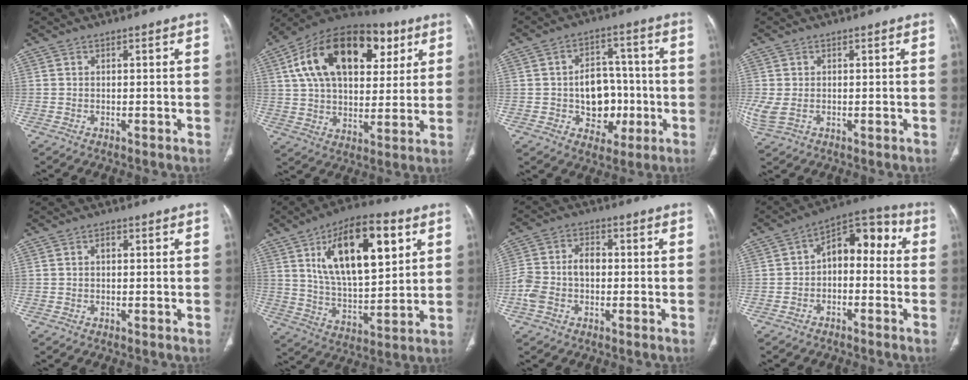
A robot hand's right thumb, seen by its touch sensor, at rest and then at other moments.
{"total": 25.7, "force": [9.5, 15.1, 18.5], "torque": [-0.292, 0.018, 0.151]}
{"total": 11.0, "force": [-1.9, 8.4, 6.9], "torque": [-0.053, 0.032, -0.020]}
{"total": 4.1, "force": [-0.4, 2.8, 3.0], "torque": [-0.088, 0.001, 0.000]}
{"total": 1.0, "force": [0.1, 0.7, 0.7], "torque": [-0.007, 0.004, -0.001]}
{"total": 21.0, "force": [7.9, 9.1, 17.2], "torque": [-0.252, -0.024, 0.137]}
{"total": 7.9, "force": [-1.3, 5.2, 5.8], "torque": [-0.123, 0.029, -0.030]}
{"total": 10.4, "force": [-0.2, 6.5, 8.1], "torque": [-0.080, 0.050, -0.021]}